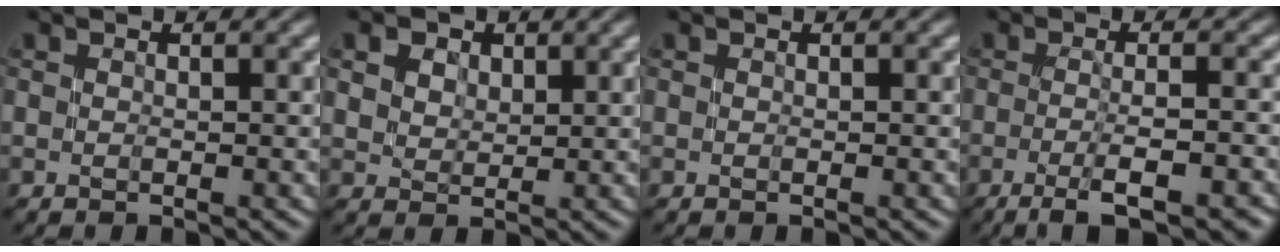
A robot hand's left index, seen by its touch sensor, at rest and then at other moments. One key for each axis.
{"total": 5.0, "fx": 3.0, "fy": 3.2, "fz": 2.4, "tx": -0.064, "ty": 0.016, "tz": 0.041}
{"total": 0.0}
{"total": 5.6, "fx": -2.6, "fy": 1.3, "fz": 4.9, "tx": -0.070, "ty": 0.001, "tz": -0.037}